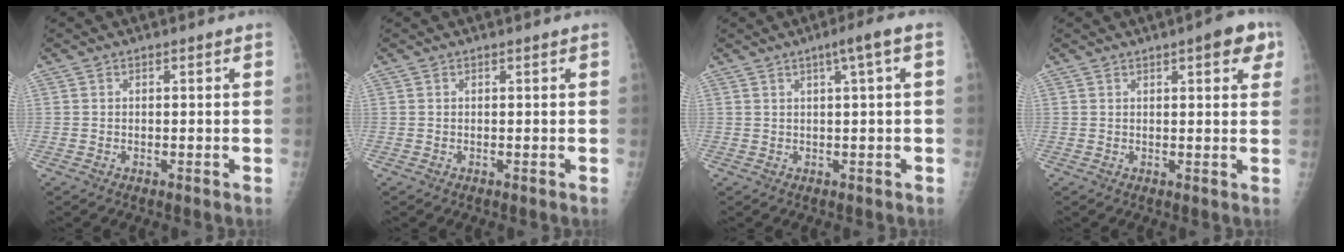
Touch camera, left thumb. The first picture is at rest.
{"total": 0.0}
{"total": 3.8, "force": [1.3, -0.3, 3.6], "torque": [-0.060, 0.009, 0.022]}
{"total": 5.8, "force": [2.9, 1.9, 4.7], "torque": [-0.039, -0.004, 0.029]}